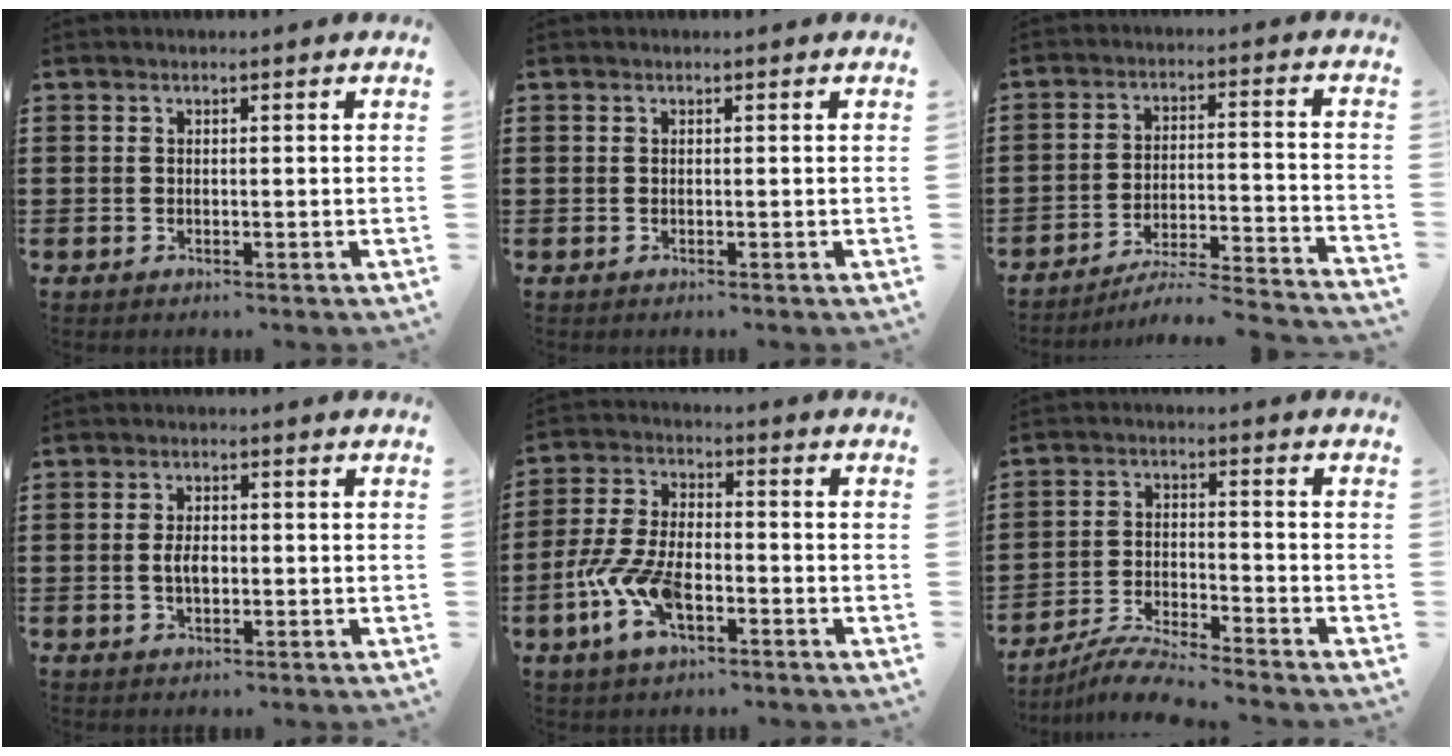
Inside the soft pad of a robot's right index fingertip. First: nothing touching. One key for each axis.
{"total": 0.0}
{"total": 4.5, "fx": -4.1, "fy": -0.4, "fz": 1.7, "tx": -0.035, "ty": -0.019, "tz": -0.086}
{"total": 3.0, "fx": -0.3, "fy": 1.4, "fz": 2.6, "tx": -0.058, "ty": -0.002, "tz": -0.007}
{"total": 9.3, "fx": -3.6, "fy": 4.6, "fz": 7.2, "tx": -0.181, "ty": -0.006, "tz": -0.071}
{"total": 5.4, "fx": -5.2, "fy": -0.2, "fz": 1.5, "tx": -0.040, "ty": -0.009, "tz": -0.102}